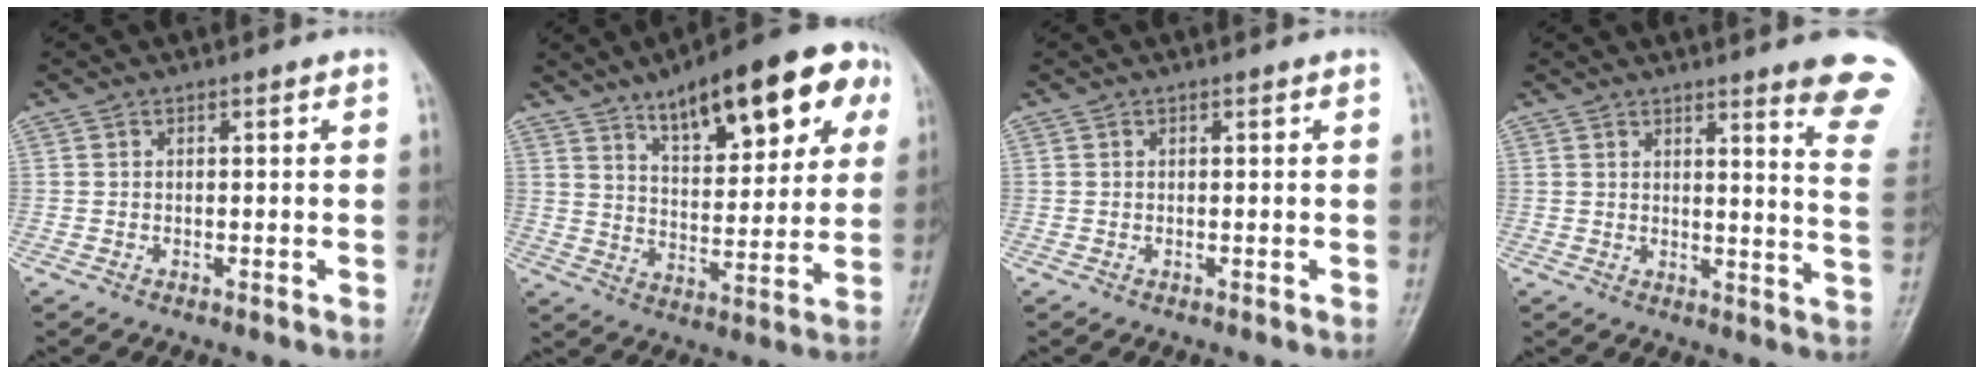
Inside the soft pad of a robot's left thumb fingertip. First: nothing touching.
{"total": 19.8, "force": [10.2, 7.6, 15.2], "torque": [-0.174, -0.018, 0.151]}
{"total": 0.0}
{"total": 12.0, "force": [8.9, 0.7, 8.0], "torque": [-0.074, -0.066, 0.089]}